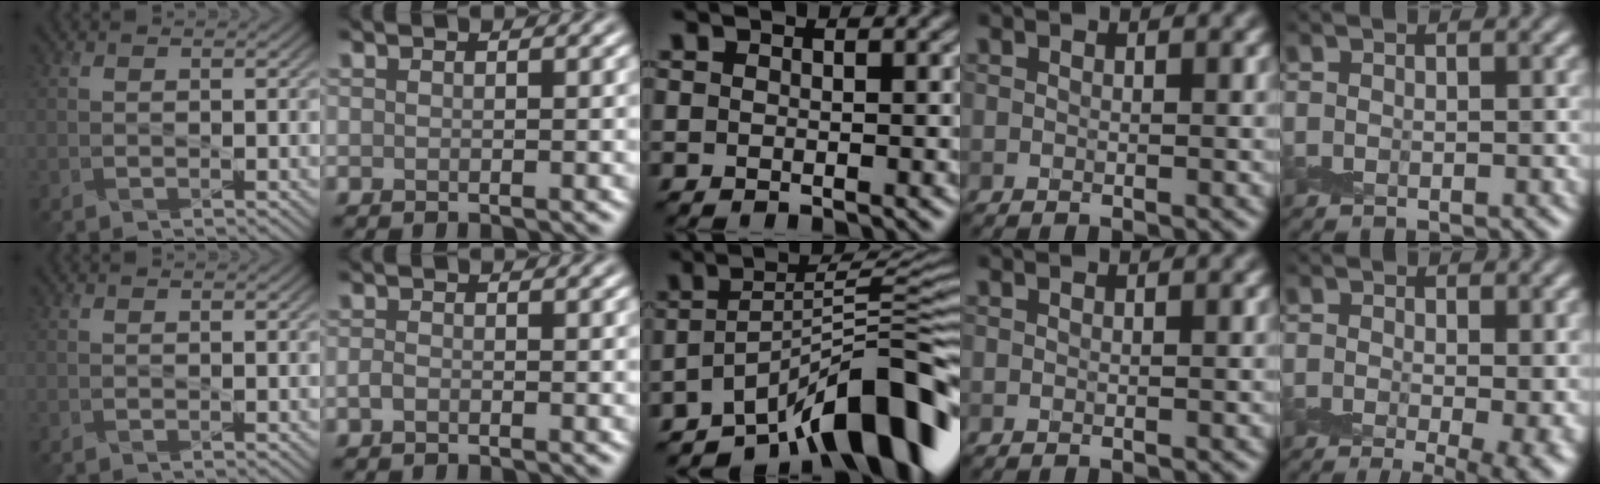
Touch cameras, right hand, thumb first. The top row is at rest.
{"index": {"total": 0.8, "force": [-0.5, 0.4, 0.5], "torque": [-0.011, -0.001, -0.011]}, "middle": {"total": 10.6, "force": [-6.8, 2.0, 7.9], "torque": [-0.095, 0.015, -0.122]}, "little": {"total": 5.1, "force": [-1.0, 2.3, 4.4], "torque": [-0.067, -0.017, -0.012]}}